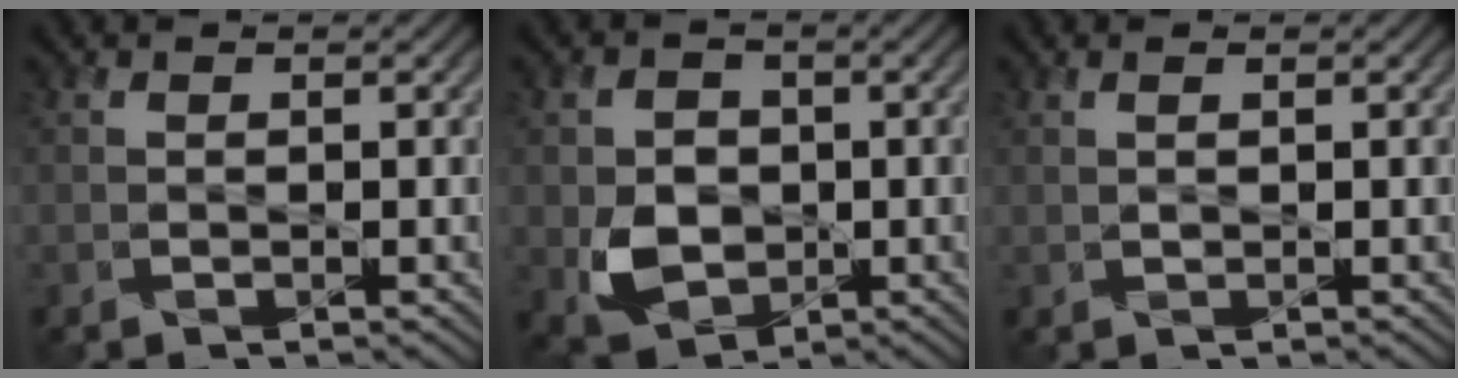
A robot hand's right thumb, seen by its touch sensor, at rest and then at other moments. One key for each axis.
{"total": 6.3, "fx": -1.0, "fy": 5.1, "fz": 3.5, "tx": -0.074, "ty": -0.010, "tz": -0.021}
{"total": 0.8, "fx": 0.4, "fy": 0.3, "fz": 0.7, "tx": -0.017, "ty": 0.001, "tz": 0.007}